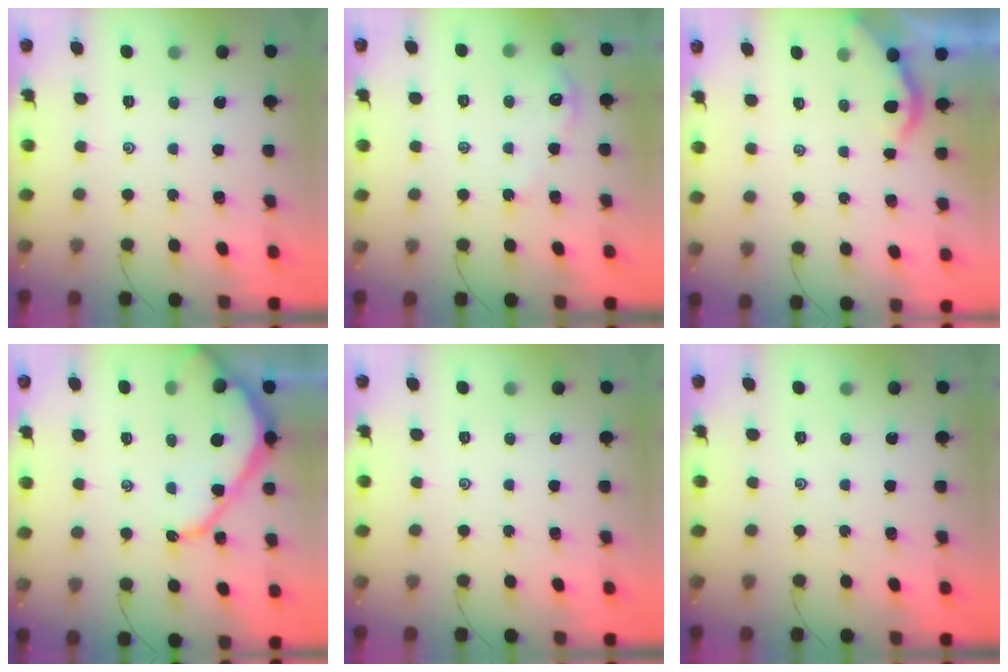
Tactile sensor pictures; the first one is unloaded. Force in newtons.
{"total": 3.3, "press": 3.3, "slide": 0.3}
{"total": 2.2, "press": 2.2, "slide": 0.1}
{"total": 11.6, "press": 11.6, "slide": 0.8}
{"total": 0.0}
{"total": 0.0}